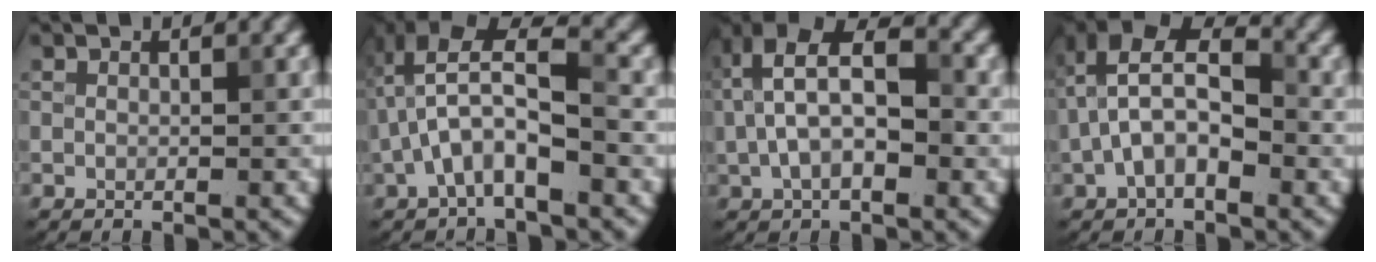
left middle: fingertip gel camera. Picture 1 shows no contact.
{"total": 6.5, "force": [-1.4, 2.6, 5.7], "torque": [-0.121, 0.022, -0.029]}
{"total": 7.7, "force": [0.6, 4.3, 6.4], "torque": [-0.126, 0.020, 0.002]}
{"total": 6.7, "force": [-1.0, 3.8, 5.4], "torque": [-0.105, 0.023, -0.028]}